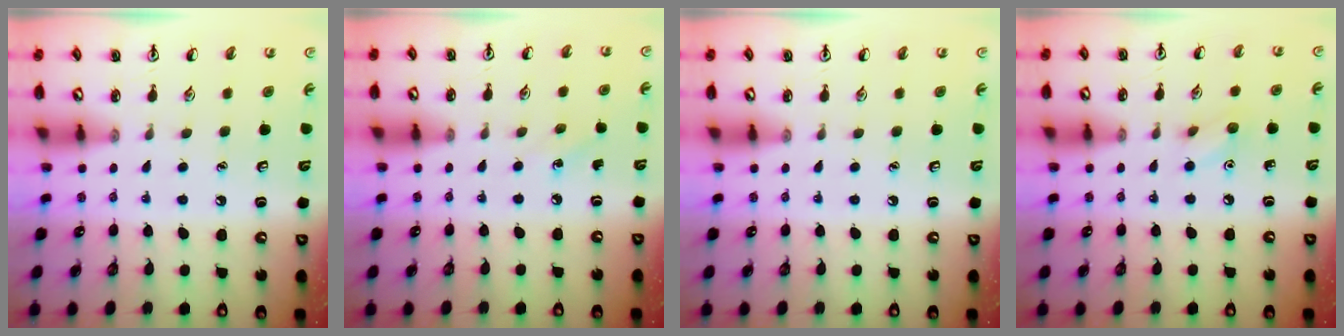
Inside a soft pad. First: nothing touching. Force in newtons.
{"total": 3.0, "press": 2.8, "slide": 1.1}
{"total": 0.0}
{"total": 5.8, "press": 5.5, "slide": 1.8}